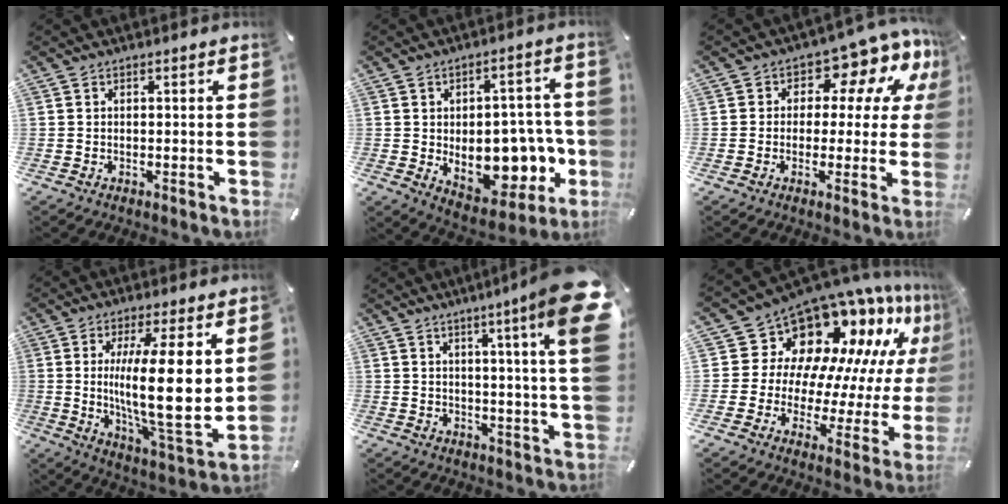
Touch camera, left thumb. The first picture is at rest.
{"total": 16.0, "force": [-2.7, 9.9, 12.2], "torque": [-0.161, -0.006, -0.035]}
{"total": 10.1, "force": [4.9, 6.1, 6.5], "torque": [-0.084, -0.042, 0.084]}
{"total": 18.6, "force": [3.0, 4.3, 17.9], "torque": [-0.314, -0.034, 0.032]}
{"total": 13.8, "force": [5.9, -0.3, 12.5], "torque": [-0.186, -0.044, 0.080]}
{"total": 16.0, "force": [12.0, 9.2, 5.3], "torque": [-0.077, -0.137, 0.209]}